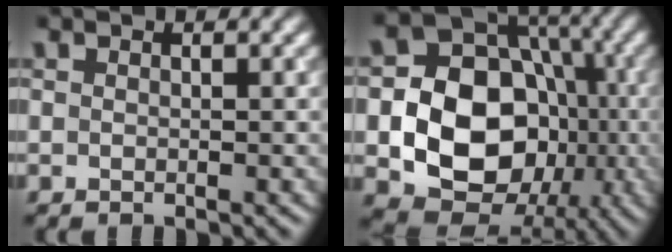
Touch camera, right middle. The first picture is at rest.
{"total": 14.4, "force": [-2.6, 11.8, 7.9], "torque": [-0.113, -0.015, -0.068]}